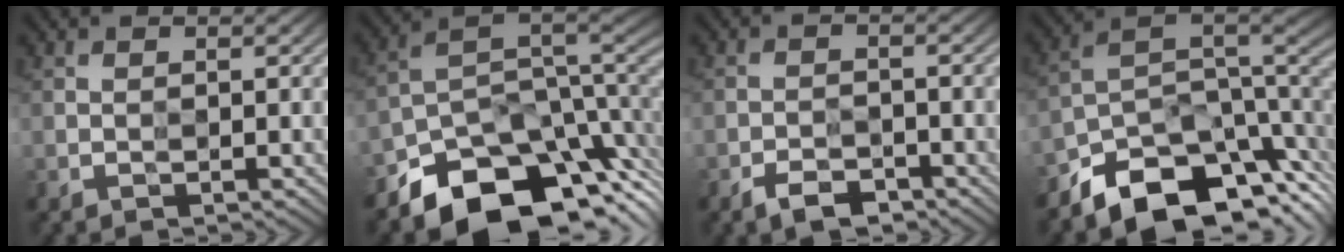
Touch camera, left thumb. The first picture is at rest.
{"total": 12.9, "force": [-7.6, 8.2, 6.5], "torque": [-0.116, -0.017, -0.121]}
{"total": 2.4, "force": [-2.2, 0.9, 0.3], "torque": [0.000, -0.002, -0.040]}
{"total": 11.5, "force": [-8.5, 5.9, 5.0], "torque": [-0.093, -0.011, -0.137]}